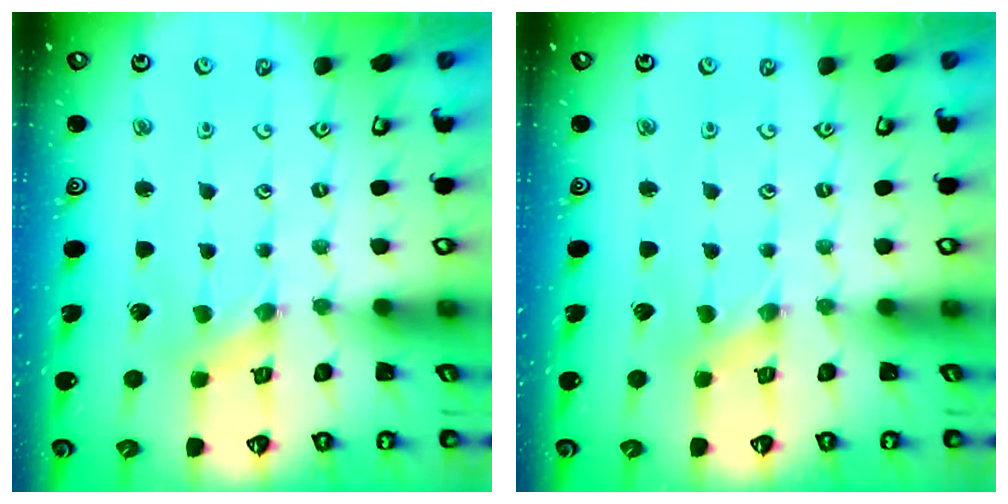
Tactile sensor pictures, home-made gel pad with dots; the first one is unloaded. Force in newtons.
{"total": 0.0}